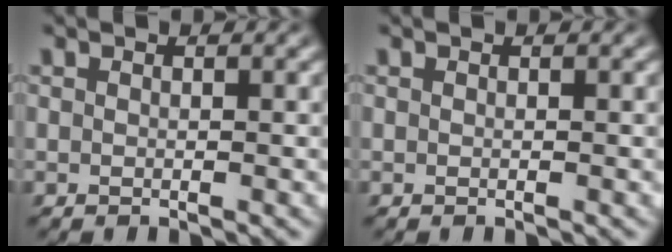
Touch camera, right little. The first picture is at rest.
{"total": 0.0}